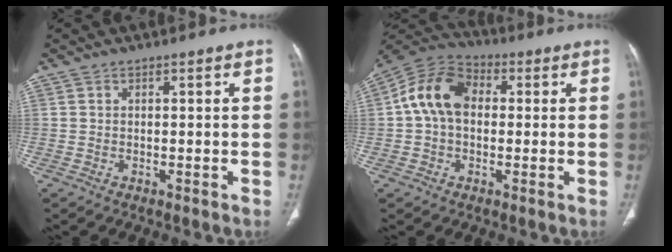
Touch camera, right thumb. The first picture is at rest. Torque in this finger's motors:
{"motor_torque": [-0.49, 0.79, 1.06, -0.03, 0.10]}